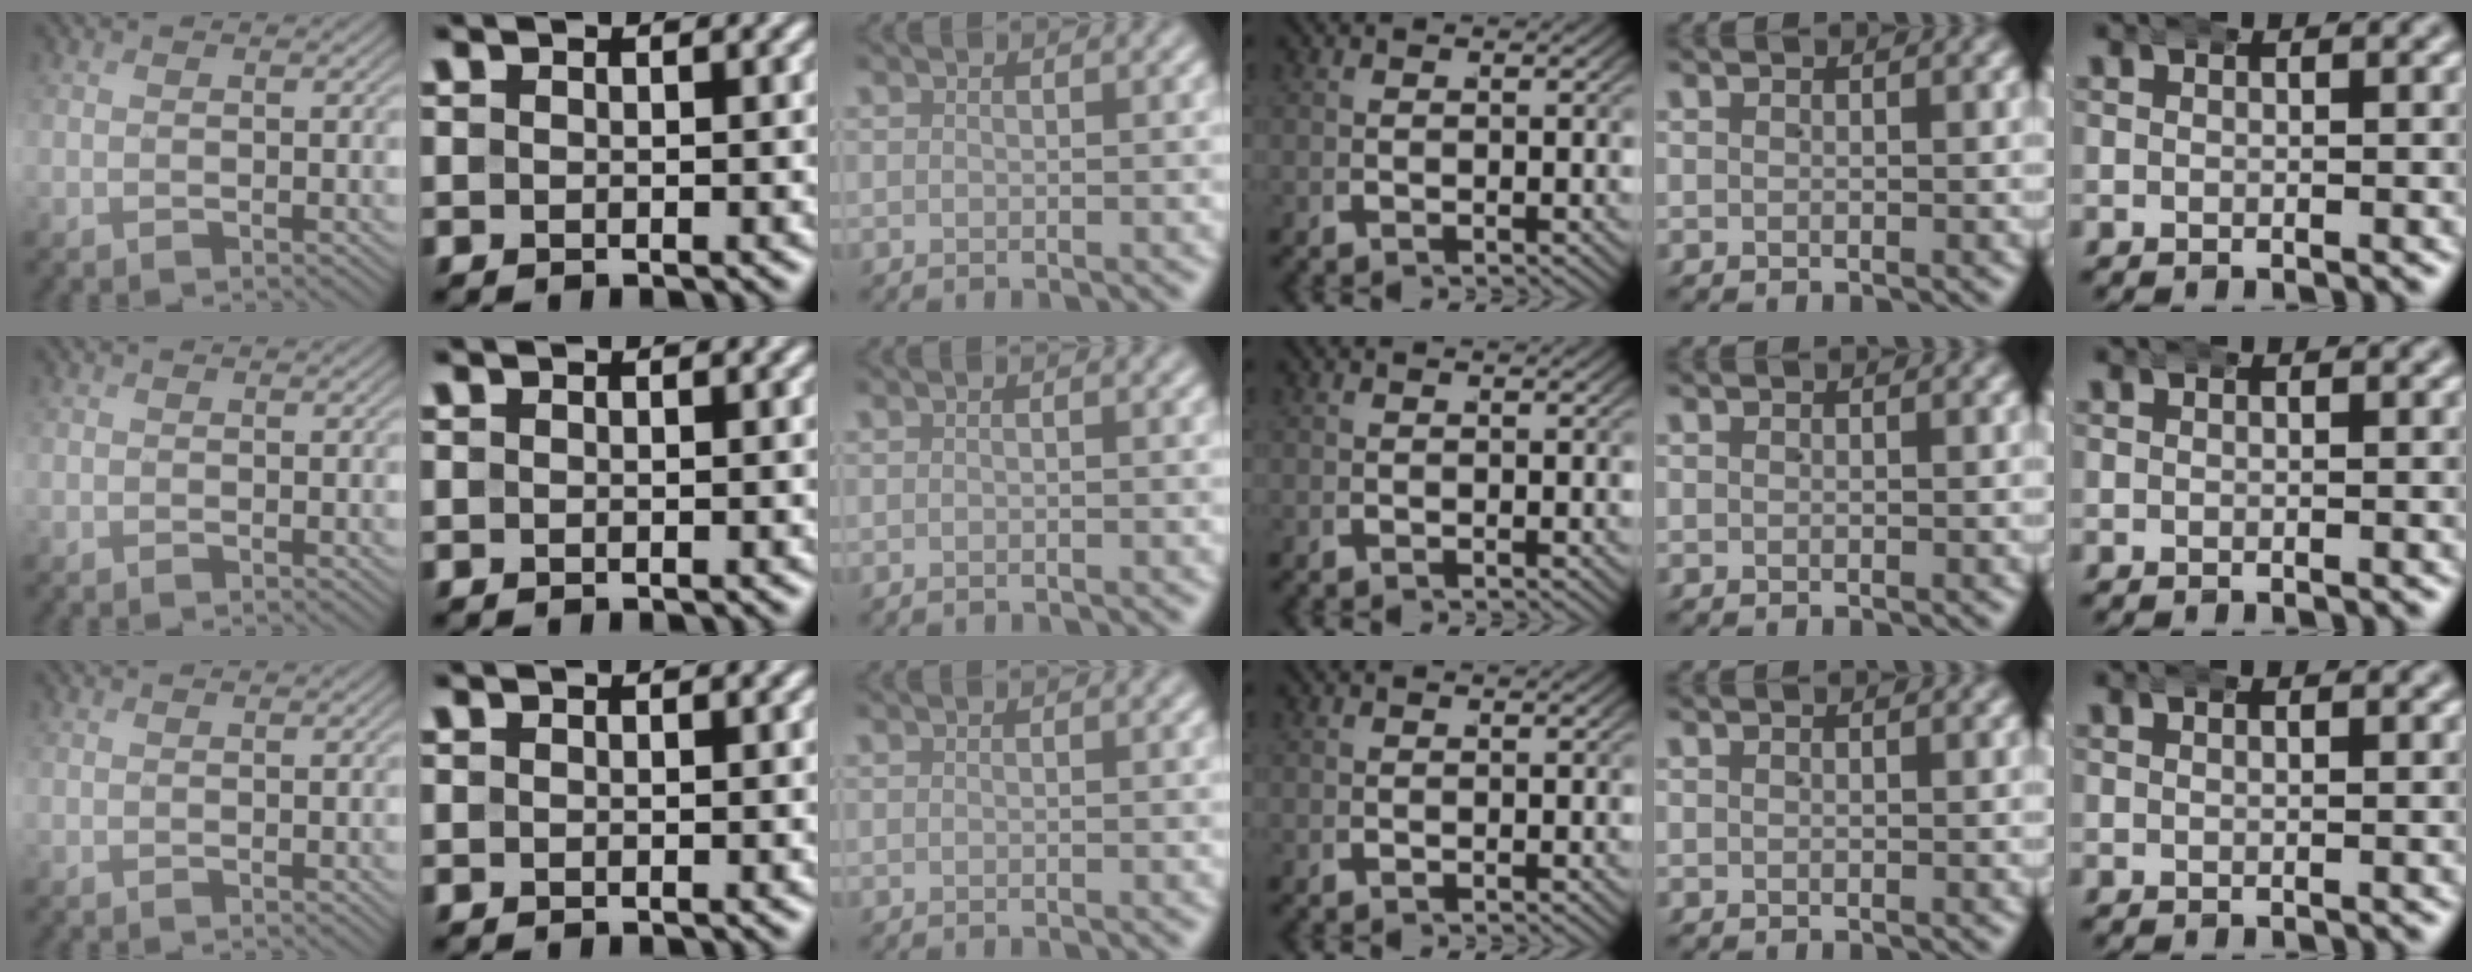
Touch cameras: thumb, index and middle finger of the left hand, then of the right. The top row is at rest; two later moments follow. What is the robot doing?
{"motion": "wrap", "object": "arm wrap"}